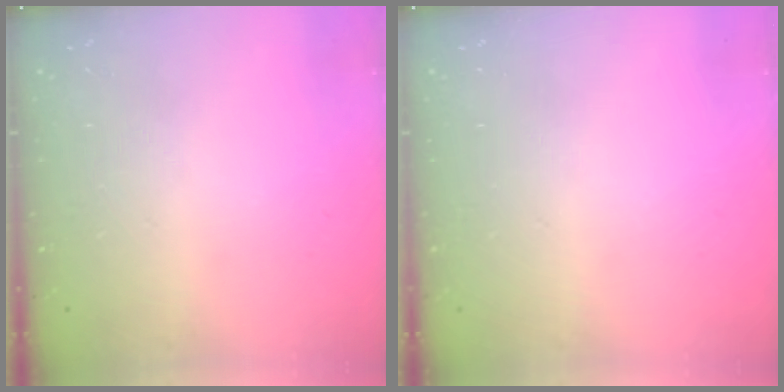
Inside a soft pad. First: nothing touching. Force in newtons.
{"total": 0.0}